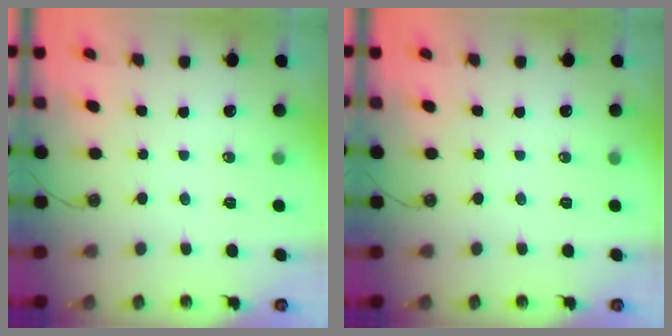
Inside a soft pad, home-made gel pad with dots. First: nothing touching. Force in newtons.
{"total": 0.0}